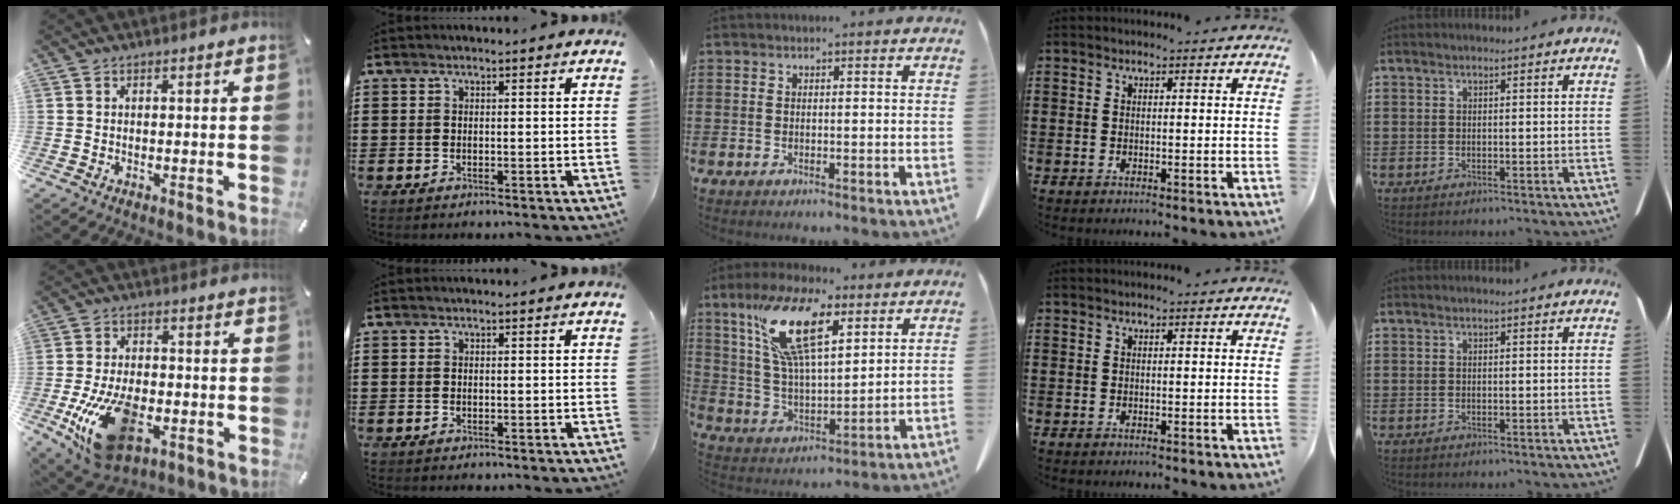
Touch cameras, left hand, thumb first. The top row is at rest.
{"thumb": {"total": 17.1, "force": [-5.3, 9.8, 12.9], "torque": [-0.244, 0.004, -0.082]}, "middle": {"total": 14.5, "force": [7.9, 5.2, 11.0], "torque": [-0.247, -0.011, 0.137]}}